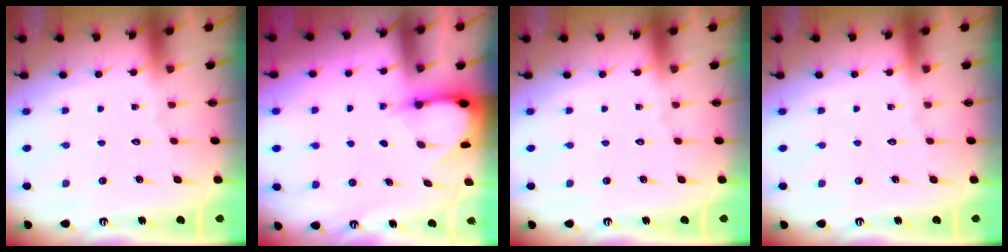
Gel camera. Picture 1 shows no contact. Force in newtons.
{"total": 3.1, "press": 3.1, "slide": 0.3}
{"total": 0.0}
{"total": 0.0}